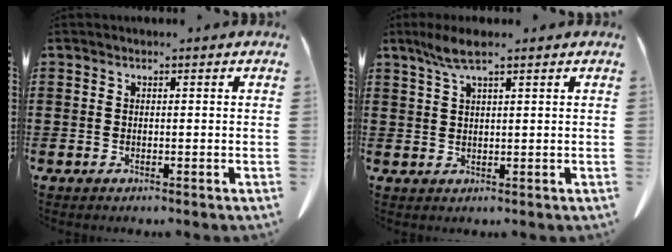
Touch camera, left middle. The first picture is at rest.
{"total": 4.2, "force": [2.5, 0.7, 3.2], "torque": [-0.069, 0.003, 0.045]}